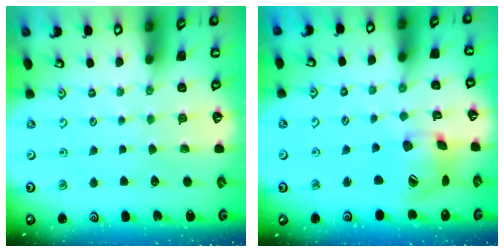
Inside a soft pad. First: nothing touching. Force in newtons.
{"total": 14.4, "press": 14.3, "slide": 2.2}